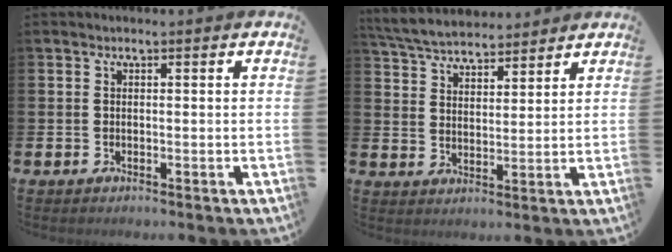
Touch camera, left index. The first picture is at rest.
{"total": 5.6, "force": [5.5, 1.1, 0.8], "torque": [-0.042, -0.026, 0.099]}